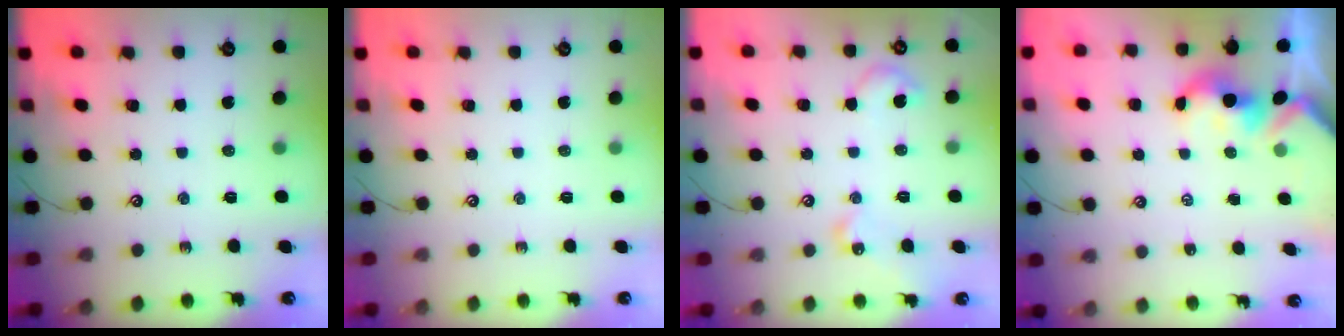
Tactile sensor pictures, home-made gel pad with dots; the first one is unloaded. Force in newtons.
{"total": 0.0}
{"total": 8.0, "press": 8.0, "slide": 0.1}
{"total": 1.6, "press": 1.6, "slide": 0.3}